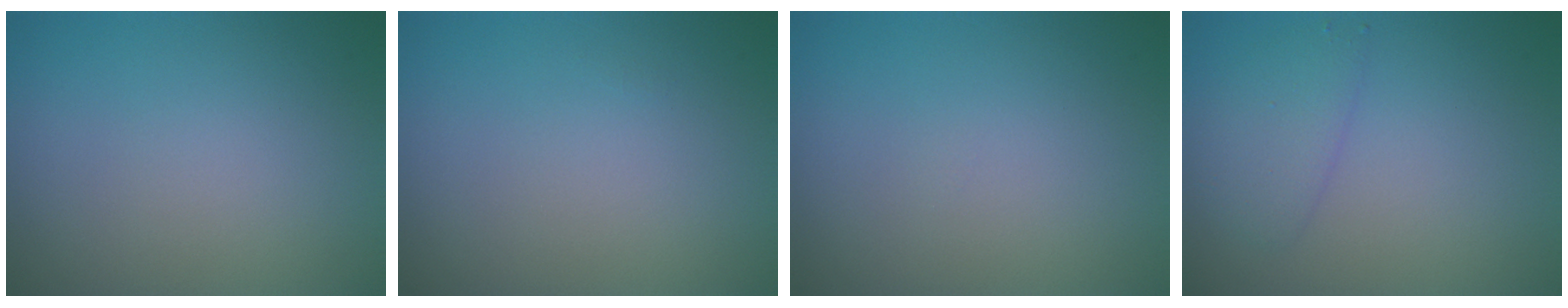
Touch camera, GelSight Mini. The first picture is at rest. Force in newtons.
{"total": 0.0}
{"total": 0.0}
{"total": 2.1, "press": 2.1, "slide": 0.1}